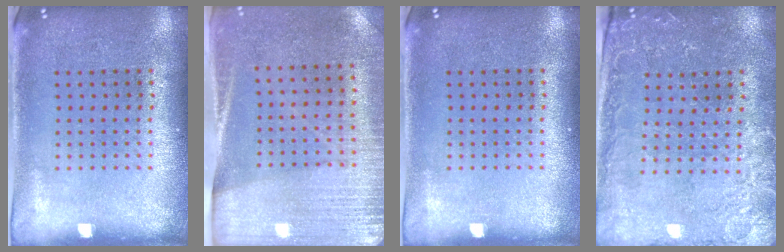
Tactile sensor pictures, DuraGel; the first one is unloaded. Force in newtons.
{"total": 2.7, "press": 2.4, "slide": 1.2}
{"total": 0.0}
{"total": 0.6, "press": 0.4, "slide": 0.4}